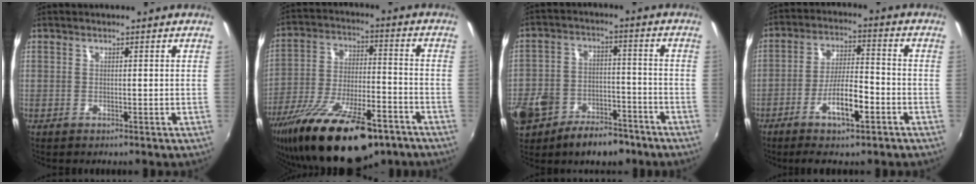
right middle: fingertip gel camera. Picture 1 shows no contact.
{"total": 24.1, "force": [-16.7, 8.2, 15.4], "torque": [-0.289, -0.043, -0.262]}
{"total": 17.1, "force": [-10.0, 10.6, 9.0], "torque": [-0.234, -0.006, -0.149]}
{"total": 8.9, "force": [-4.7, 1.7, 7.3], "torque": [-0.145, -0.001, -0.082]}